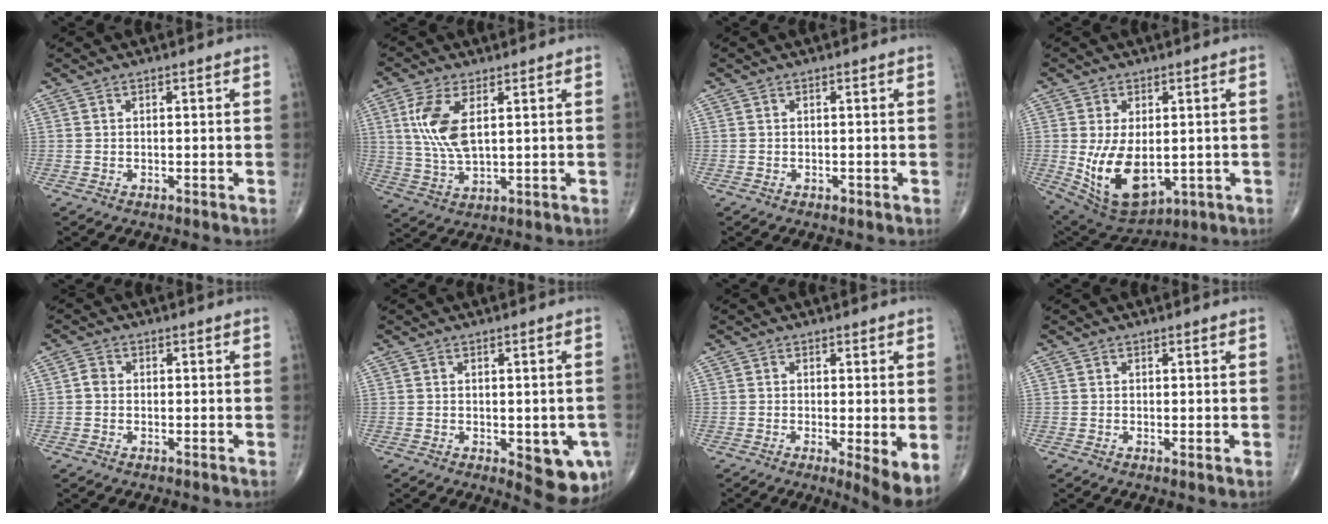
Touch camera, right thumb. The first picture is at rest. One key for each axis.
{"total": 9.4, "fx": 2.6, "fy": 4.1, "fz": 8.0, "tx": -0.176, "ty": -0.008, "tz": 0.057}
{"total": 0.5, "fx": -0.3, "fy": 0.4, "fz": 0.2, "tx": -0.002, "ty": 0.000, "tz": -0.005}
{"total": 13.7, "fx": -1.4, "fy": 8.0, "fz": 11.0, "tx": -0.190, "ty": -0.013, "tz": 0.006}
{"total": 1.6, "fx": -0.2, "fy": 1.4, "fz": 0.8, "tx": -0.009, "ty": 0.004, "tz": -0.006}
{"total": 8.8, "fx": -2.6, "fy": 3.8, "fz": 7.5, "tx": -0.063, "ty": -0.007, "tz": -0.023}
{"total": 5.5, "fx": -0.7, "fy": 1.1, "fz": 5.3, "tx": -0.087, "ty": -0.019, "tz": -0.015}
{"total": 0.7, "fx": 0.1, "fy": 0.2, "fz": 0.6, "tx": -0.015, "ty": -0.004, "tz": 0.000}